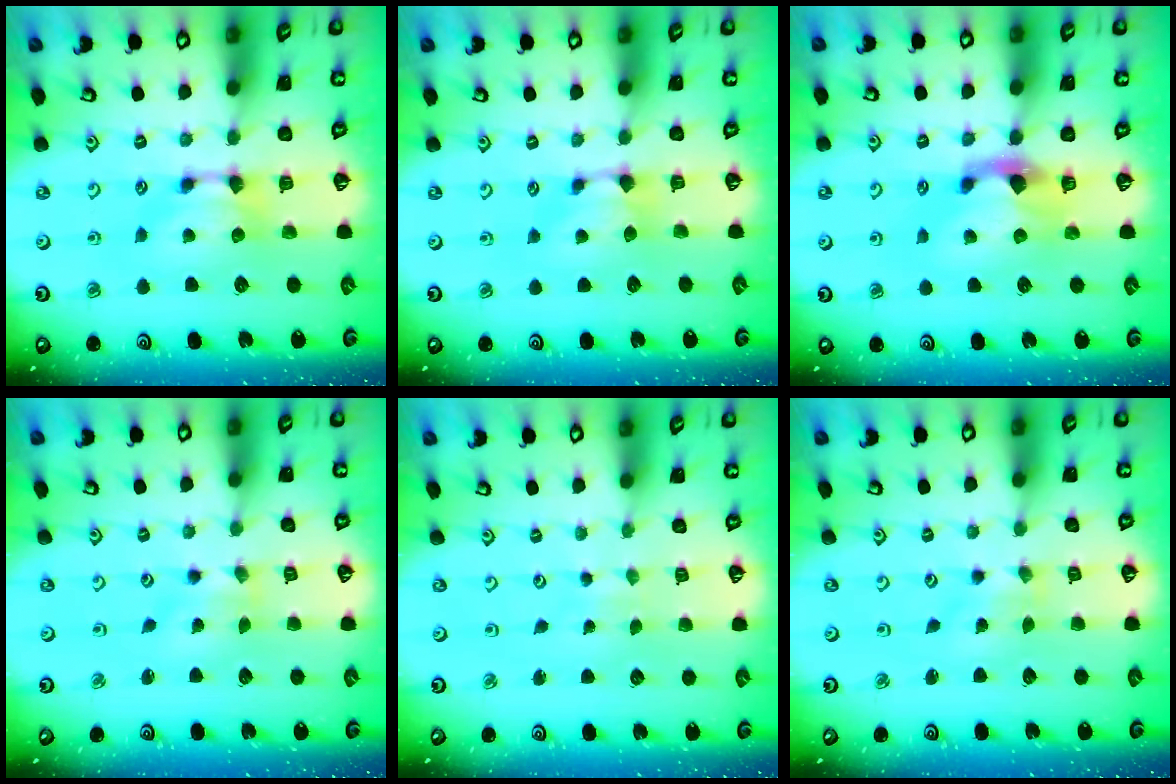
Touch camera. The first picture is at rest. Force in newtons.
{"total": 0.8, "press": 0.4, "slide": 0.6}
{"total": 2.3, "press": 1.9, "slide": 1.2}
{"total": 2.1, "press": 1.8, "slide": 1.1}
{"total": 5.7, "press": 5.7, "slide": 0.3}
{"total": 4.0, "press": 3.9, "slide": 0.8}